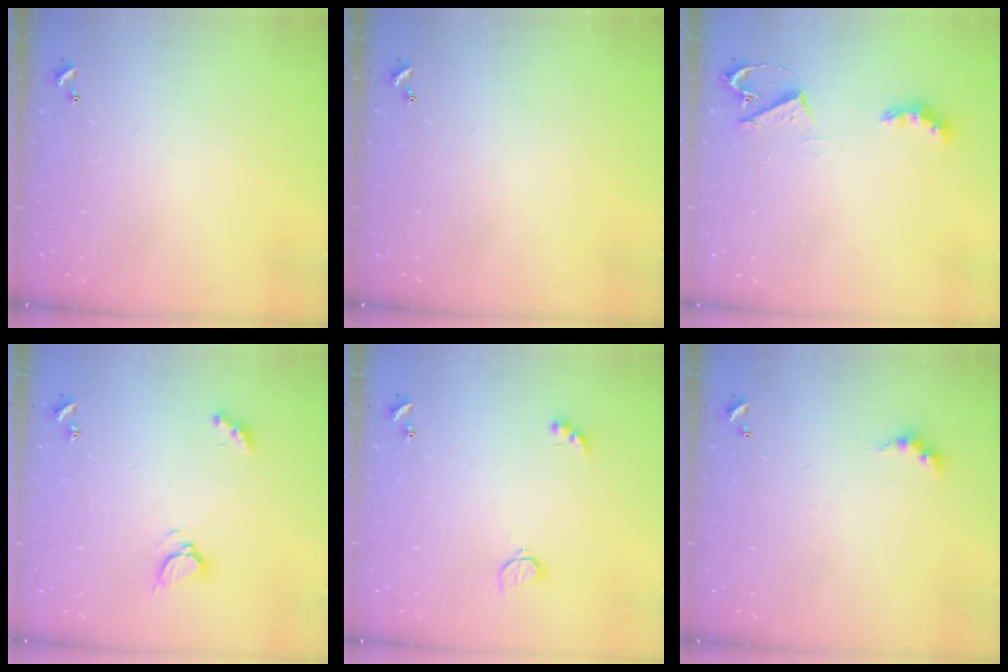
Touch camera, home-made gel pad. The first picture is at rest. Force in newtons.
{"total": 0.0}
{"total": 4.6, "press": 4.5, "slide": 0.6}
{"total": 4.3, "press": 4.2, "slide": 0.4}
{"total": 2.6, "press": 2.5, "slide": 0.5}
{"total": 2.4, "press": 2.4, "slide": 0.5}